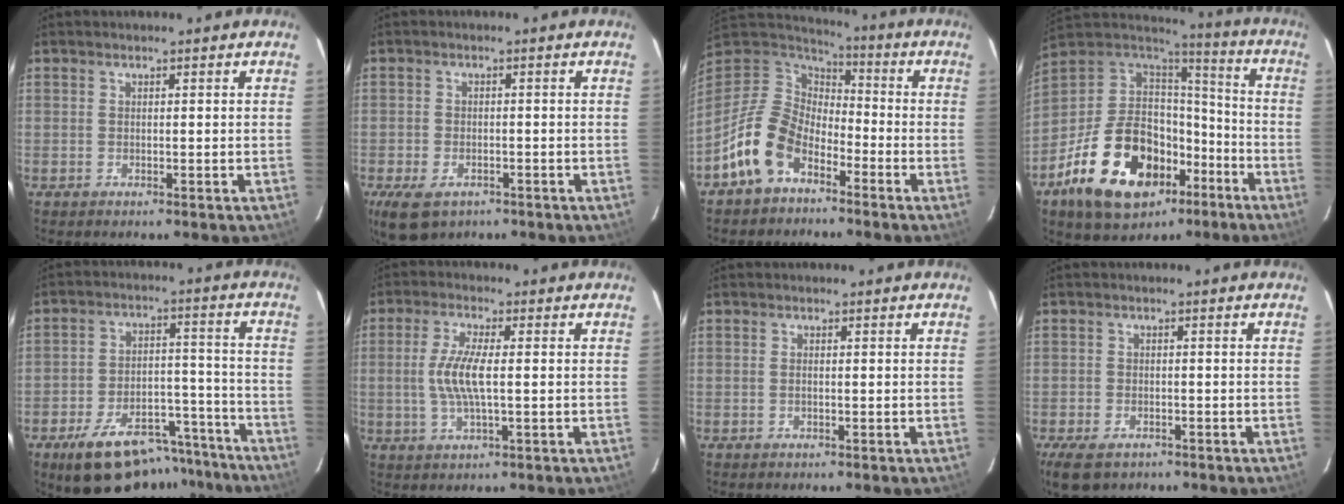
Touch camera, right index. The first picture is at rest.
{"total": 7.4, "force": [-4.3, 4.5, 4.0], "torque": [-0.097, -0.020, -0.072]}
{"total": 13.4, "force": [-7.3, 8.5, 7.3], "torque": [-0.163, 0.012, -0.139]}
{"total": 28.2, "force": [-13.4, 16.3, 18.6], "torque": [-0.374, -0.006, -0.209]}
{"total": 18.6, "force": [-14.4, 8.3, 8.4], "torque": [-0.152, 0.033, -0.189]}
{"total": 7.4, "force": [-0.2, 1.8, 7.1], "torque": [-0.144, -0.001, -0.003]}
{"total": 0.6, "force": [-0.1, 0.2, 0.5], "torque": [-0.012, 0.001, -0.004]}
{"total": 6.5, "force": [-4.2, 3.9, 3.2], "torque": [-0.082, -0.016, -0.071]}